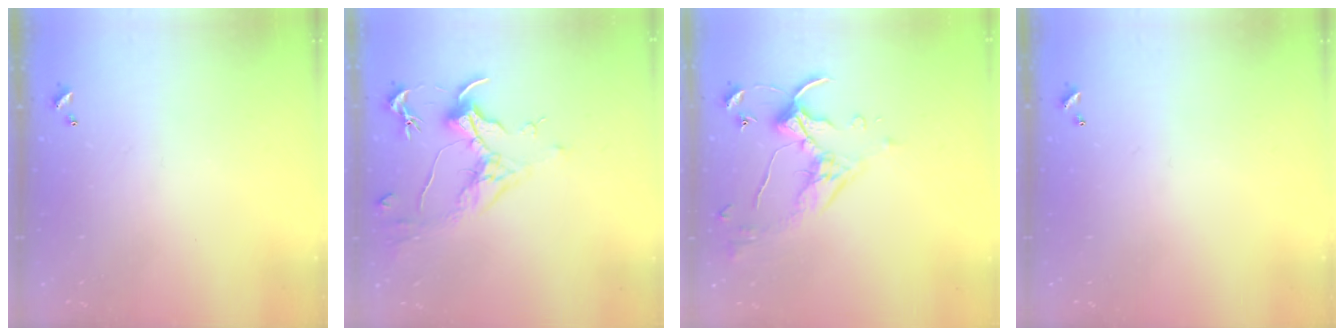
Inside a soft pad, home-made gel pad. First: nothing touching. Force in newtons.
{"total": 1.6, "press": 1.4, "slide": 0.7}
{"total": 4.8, "press": 4.7, "slide": 1.0}
{"total": 0.0}